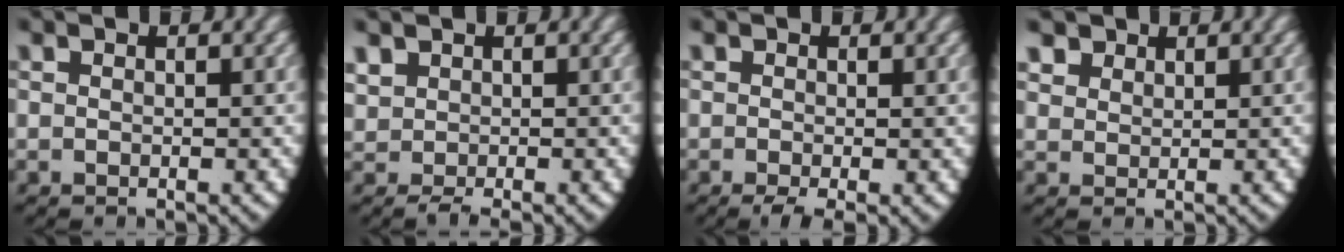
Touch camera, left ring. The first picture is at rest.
{"total": 2.4, "force": [0.1, 1.9, 1.3], "torque": [-0.037, -0.016, 0.015]}
{"total": 2.0, "force": [-1.0, 0.7, 1.5], "torque": [-0.028, -0.013, -0.011]}
{"total": 2.6, "force": [1.7, 1.7, 1.0], "torque": [-0.025, -0.006, 0.040]}